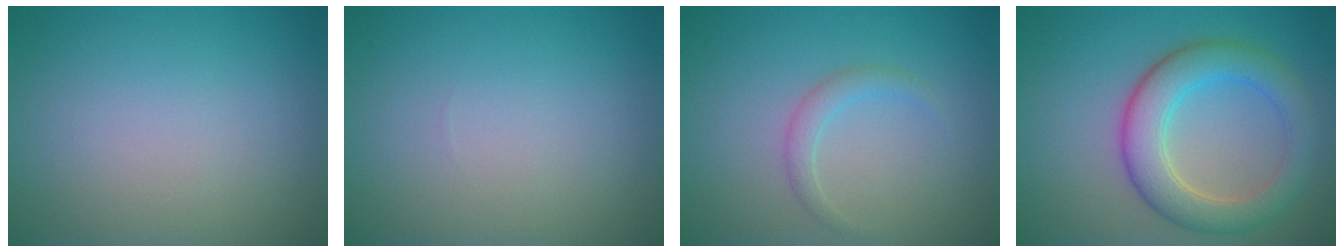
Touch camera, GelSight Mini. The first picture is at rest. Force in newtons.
{"total": 0.0}
{"total": 1.4, "press": 1.4, "slide": 0.0}
{"total": 5.7, "press": 5.7, "slide": 0.3}